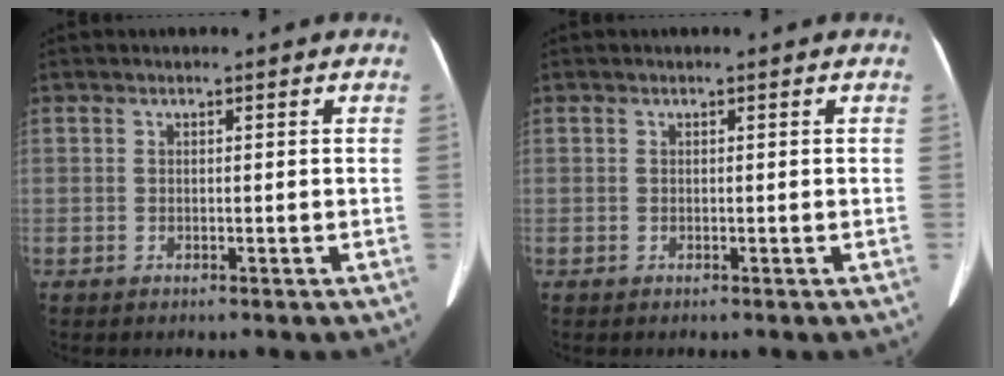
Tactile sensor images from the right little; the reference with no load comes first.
{"total": 0.0}